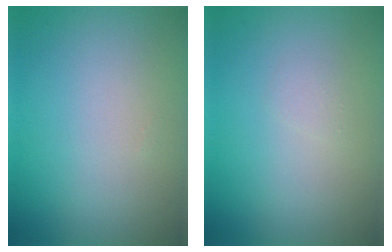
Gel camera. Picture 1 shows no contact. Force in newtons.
{"total": 0.6, "press": 0.6, "slide": 0.0}